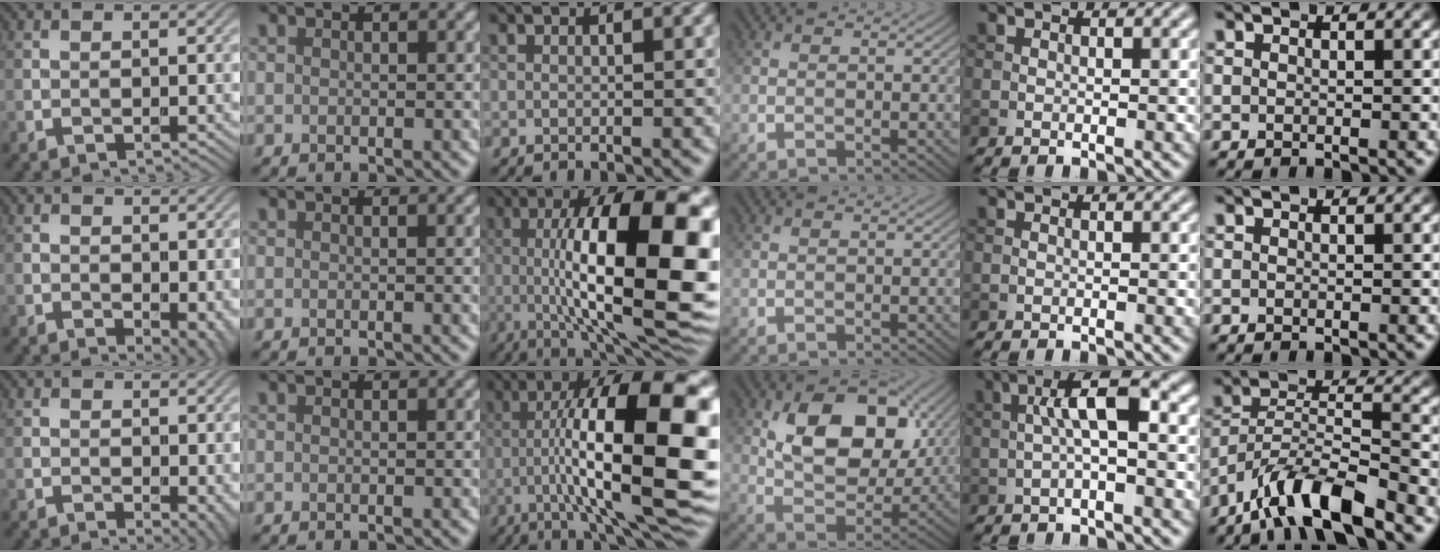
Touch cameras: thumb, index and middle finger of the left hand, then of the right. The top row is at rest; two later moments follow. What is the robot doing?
{"motion": "unscrew", "object": "dispenser bottle"}